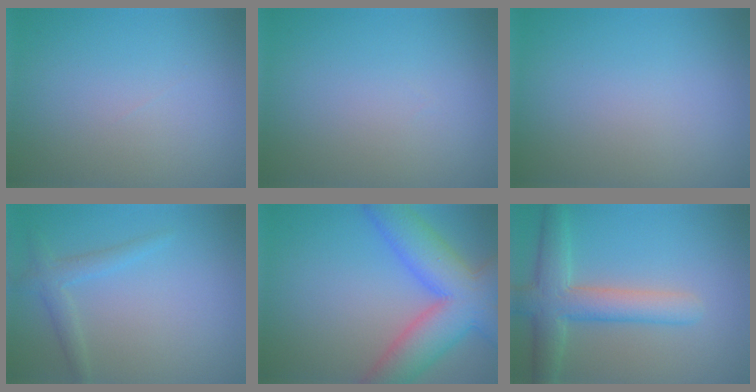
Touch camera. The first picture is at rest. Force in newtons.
{"total": 0.0}
{"total": 0.0}
{"total": 2.0, "press": 2.0, "slide": 0.1}
{"total": 9.6, "press": 9.6, "slide": 0.4}
{"total": 5.8, "press": 5.8, "slide": 0.4}